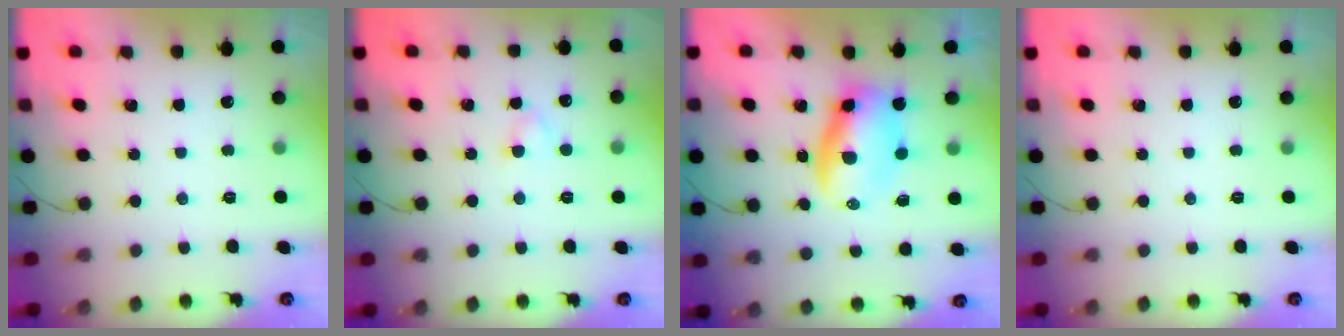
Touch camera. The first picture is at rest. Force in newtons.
{"total": 2.7, "press": 2.5, "slide": 1.1}
{"total": 7.1, "press": 6.8, "slide": 2.0}
{"total": 0.0}